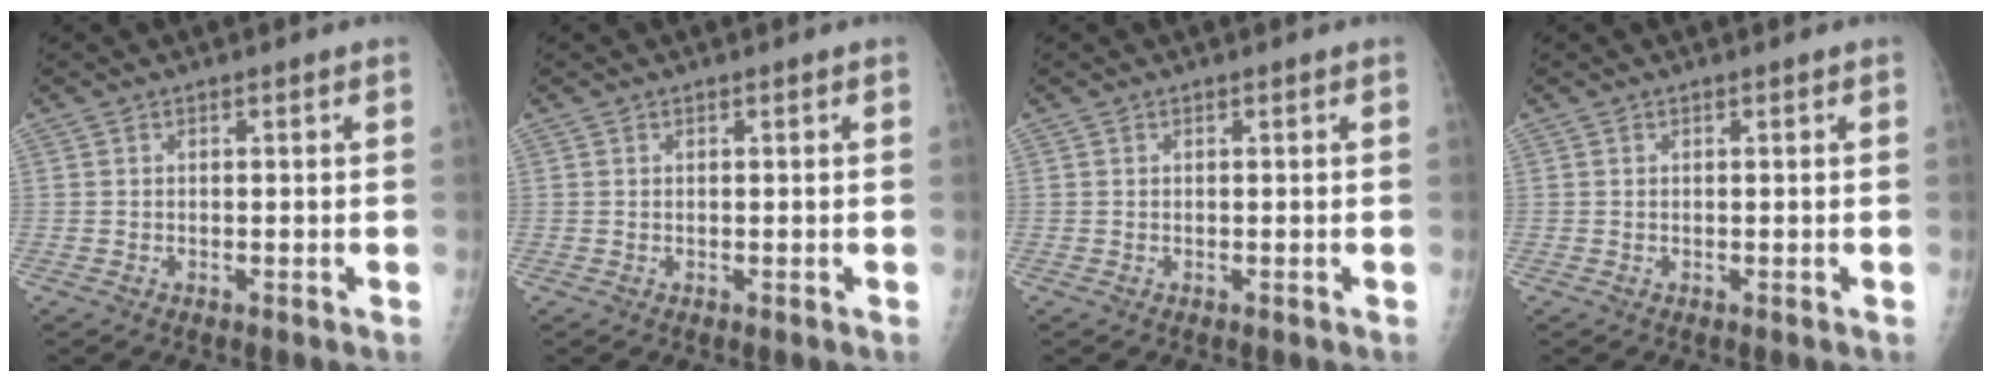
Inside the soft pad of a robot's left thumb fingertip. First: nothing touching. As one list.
[{"total": 0.0}, {"total": 0.0}, {"total": 0.0}]